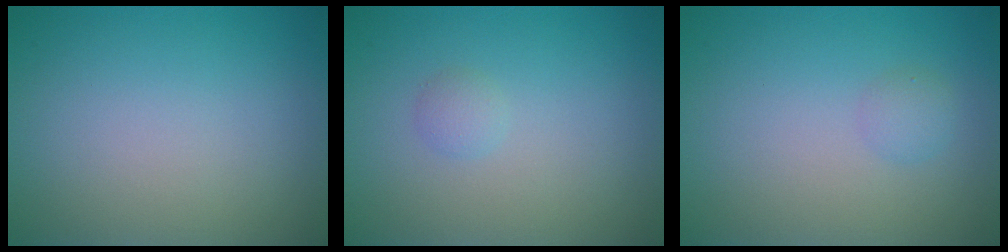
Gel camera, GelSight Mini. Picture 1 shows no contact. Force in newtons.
{"total": 0.9, "press": 0.9, "slide": 0.0}
{"total": 1.1, "press": 1.1, "slide": 0.1}